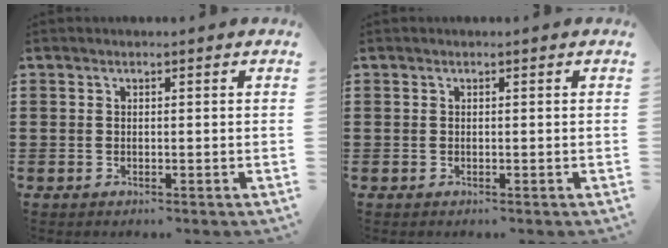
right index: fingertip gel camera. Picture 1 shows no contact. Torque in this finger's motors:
{"motor_torque": [-0.96, 1.18, 0.00, -0.01]}